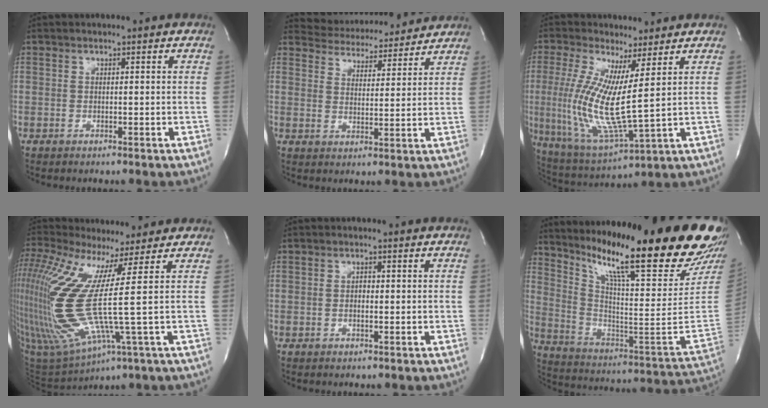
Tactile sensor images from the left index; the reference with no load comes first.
{"total": 13.8, "force": [13.3, 3.0, 2.4], "torque": [-0.032, 0.009, 0.184]}
{"total": 13.5, "force": [1.9, 1.3, 13.3], "torque": [-0.289, -0.019, 0.038]}
{"total": 19.3, "force": [4.1, 0.9, 18.8], "torque": [-0.438, -0.009, 0.084]}
{"total": 1.3, "force": [-0.1, 0.6, 1.2], "torque": [-0.022, 0.002, -0.002]}
{"total": 29.9, "force": [21.8, 2.1, 20.3], "torque": [-0.327, -0.068, 0.318]}